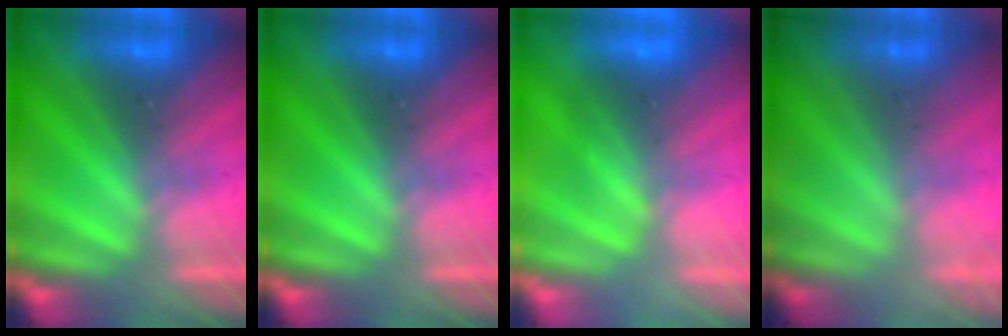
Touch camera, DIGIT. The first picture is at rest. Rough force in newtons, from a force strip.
{"total": 0.0}
{"total": 2.6}
{"total": 1.7}